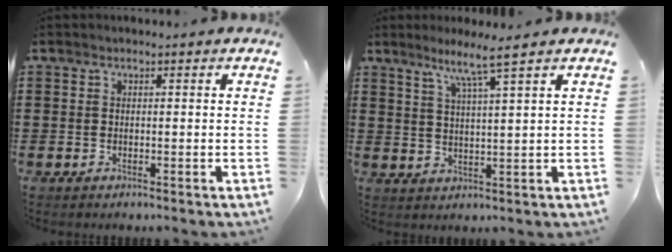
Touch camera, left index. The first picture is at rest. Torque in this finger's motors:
{"motor_torque": [0.56, -0.34, 0.28, 0.12]}